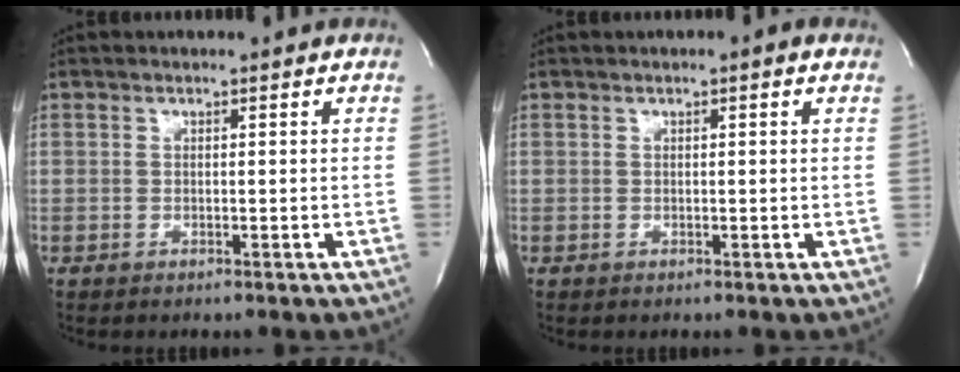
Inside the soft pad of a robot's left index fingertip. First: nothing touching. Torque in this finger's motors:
{"motor_torque": [0.48, -0.29, 0.16, 0.01]}